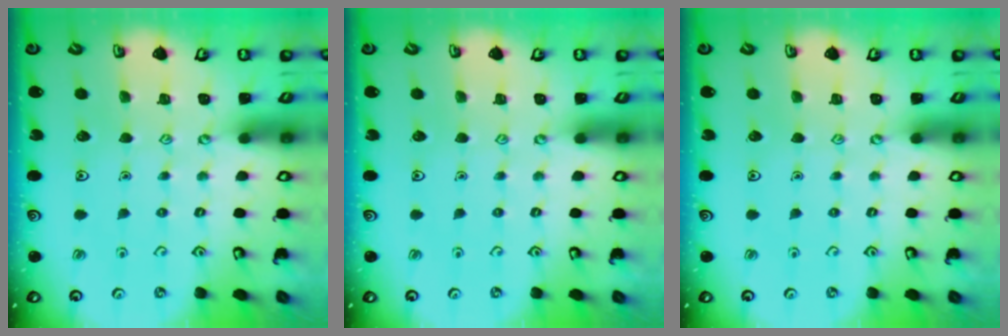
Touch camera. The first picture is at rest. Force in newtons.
{"total": 0.0}
{"total": 0.0}